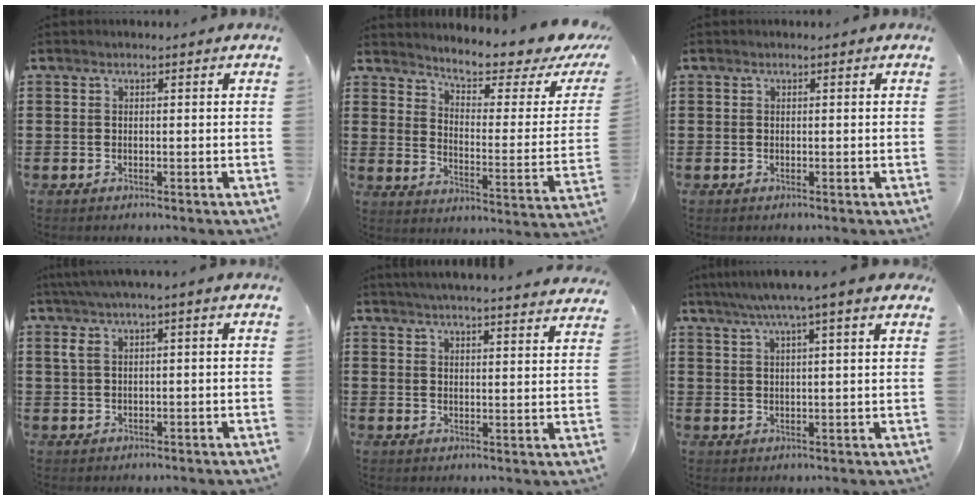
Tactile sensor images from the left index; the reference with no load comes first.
{"total": 5.7, "force": [5.0, 0.2, 2.7], "torque": [-0.062, -0.045, 0.076]}
{"total": 0.0}
{"total": 3.0, "force": [0.1, 0.7, 2.9], "torque": [-0.061, 0.000, -0.003]}
{"total": 4.1, "force": [4.0, -0.7, 0.6], "torque": [-0.027, -0.022, 0.069]}
{"total": 5.0, "force": [3.4, -0.2, 3.6], "torque": [-0.080, -0.005, 0.057]}